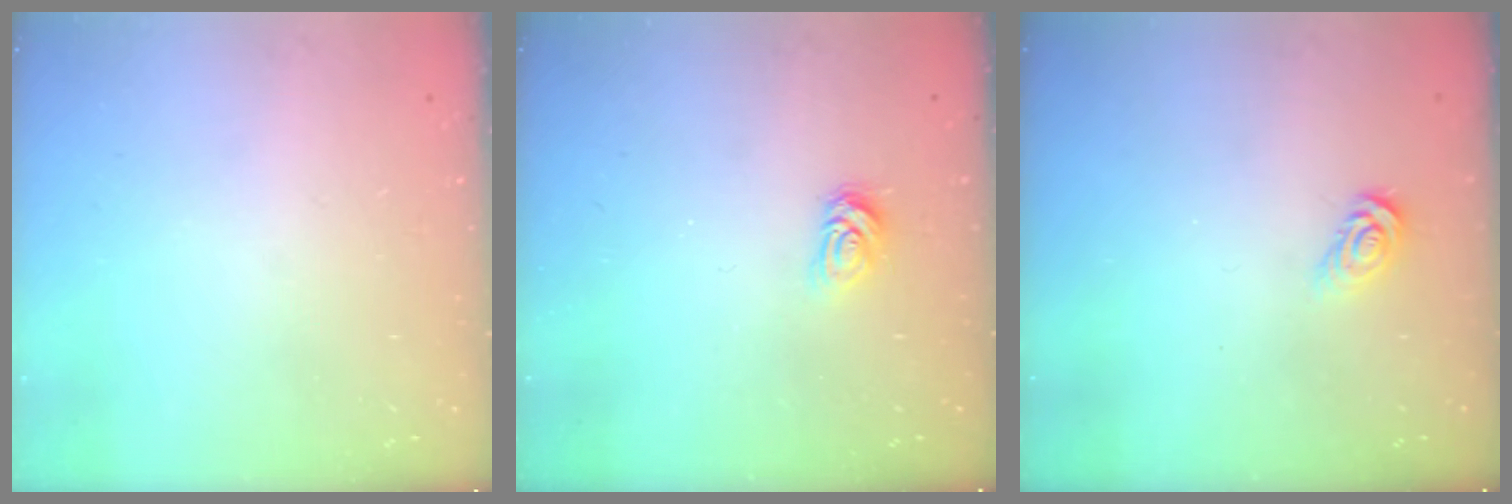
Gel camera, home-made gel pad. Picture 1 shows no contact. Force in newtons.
{"total": 4.1, "press": 4.1, "slide": 0.6}
{"total": 3.8, "press": 3.7, "slide": 0.5}